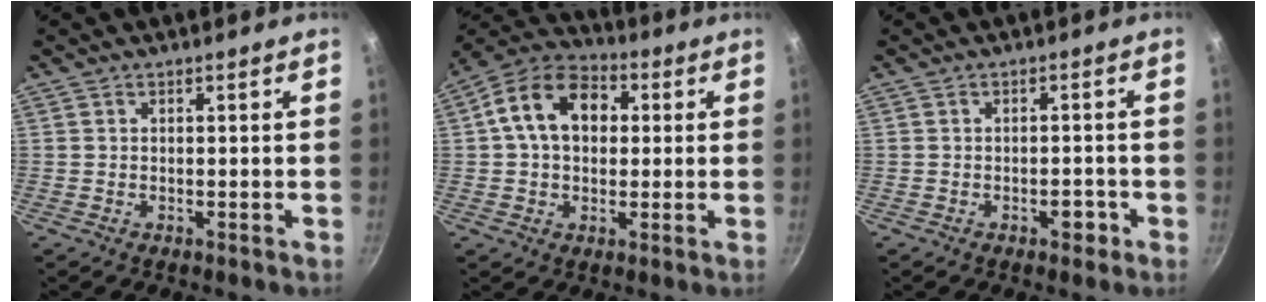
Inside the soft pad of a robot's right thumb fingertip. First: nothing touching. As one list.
[{"total": 13.4, "force": [2.3, 9.8, 8.9], "torque": [-0.117, 0.024, 0.019]}, {"total": 2.6, "force": [-1.3, 1.5, 1.7], "torque": [-0.011, 0.016, -0.016]}]